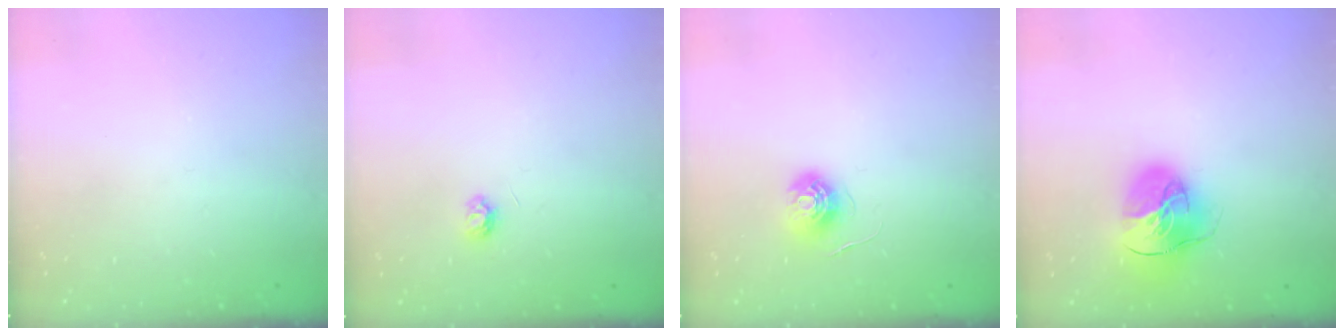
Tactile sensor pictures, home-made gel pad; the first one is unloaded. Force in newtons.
{"total": 3.5, "press": 3.5, "slide": 0.5}
{"total": 6.0, "press": 6.0, "slide": 0.3}
{"total": 18.0, "press": 17.9, "slide": 2.5}